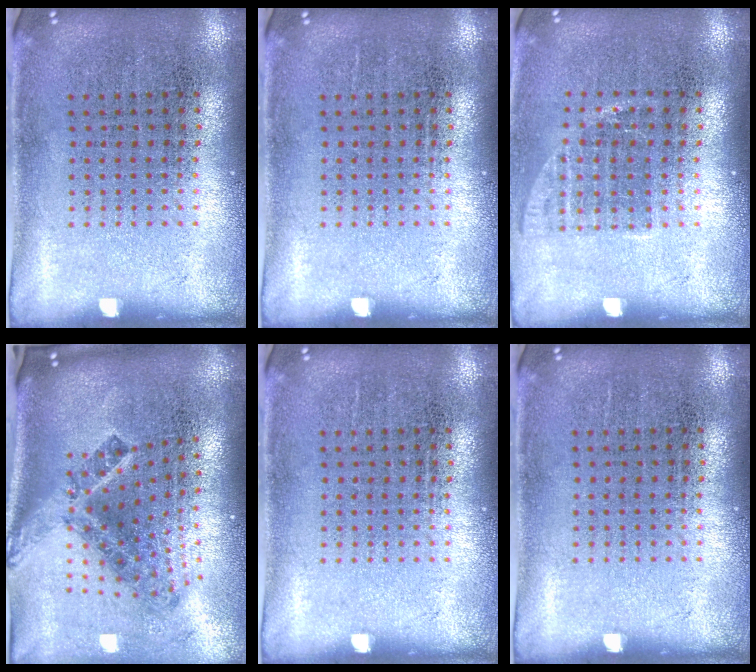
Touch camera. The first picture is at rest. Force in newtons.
{"total": 0.0}
{"total": 1.1, "press": 0.9, "slide": 0.6}
{"total": 2.6, "press": 1.6, "slide": 2.1}
{"total": 0.0}
{"total": 0.0}